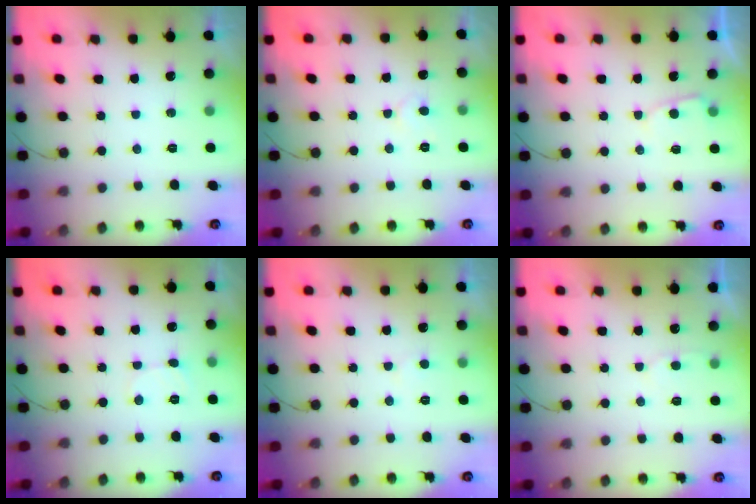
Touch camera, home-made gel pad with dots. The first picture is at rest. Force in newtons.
{"total": 4.6, "press": 4.6, "slide": 0.4}
{"total": 3.0, "press": 2.9, "slide": 0.3}
{"total": 3.5, "press": 3.5, "slide": 0.3}
{"total": 2.3, "press": 2.3, "slide": 0.3}
{"total": 3.3, "press": 3.3, "slide": 0.4}